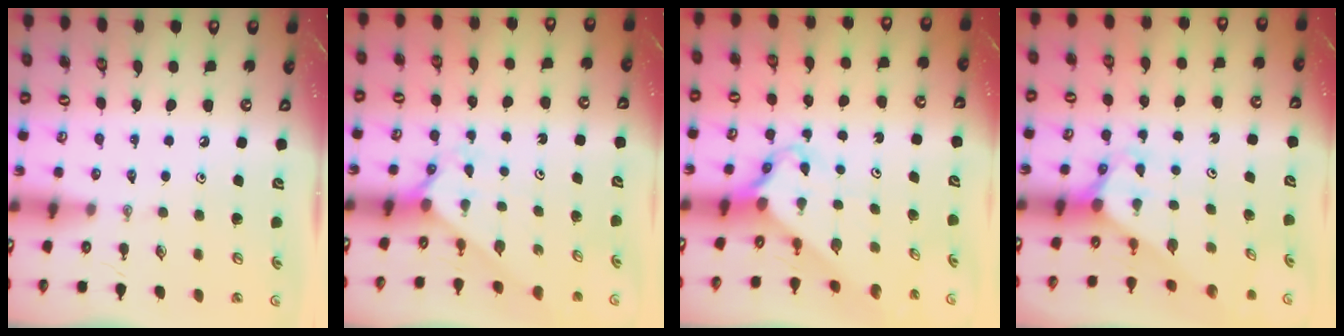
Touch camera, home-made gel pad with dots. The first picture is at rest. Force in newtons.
{"total": 2.0, "press": 1.9, "slide": 0.2}
{"total": 2.6, "press": 2.6, "slide": 0.3}
{"total": 2.7, "press": 2.7, "slide": 0.2}